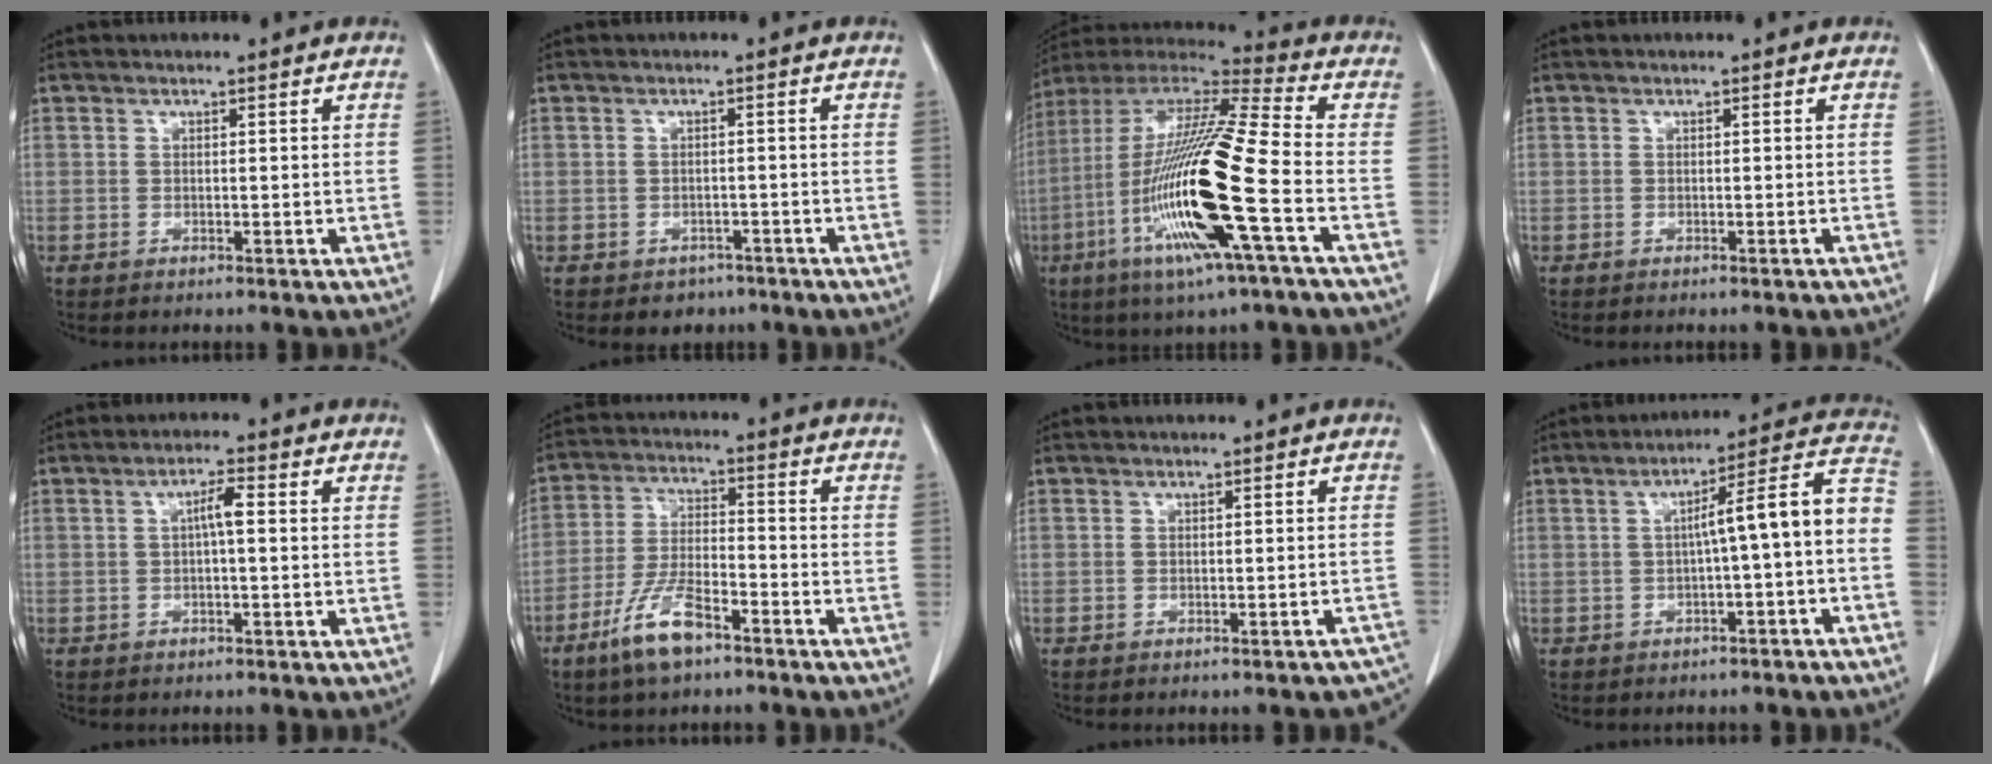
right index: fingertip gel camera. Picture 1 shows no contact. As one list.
[{"total": 2.9, "force": [-1.8, 2.3, 0.4], "torque": [-0.001, 0.011, -0.019]}, {"total": 22.5, "force": [-6.4, 0.8, 21.5], "torque": [-0.446, -0.028, -0.129]}, {"total": 1.1, "force": [-0.9, 0.1, 0.5], "torque": [-0.011, -0.001, -0.008]}, {"total": 3.0, "force": [0.2, 0.3, 2.9], "torque": [-0.052, 0.006, 0.004]}, {"total": 9.2, "force": [-6.0, 2.7, 6.4], "torque": [-0.136, -0.002, -0.108]}, {"total": 5.2, "force": [-4.5, 1.7, 1.8], "torque": [0.001, 0.000, -0.044]}, {"total": 9.8, "force": [-1.5, 0.3, 9.7], "torque": [-0.127, 0.039, -0.023]}]